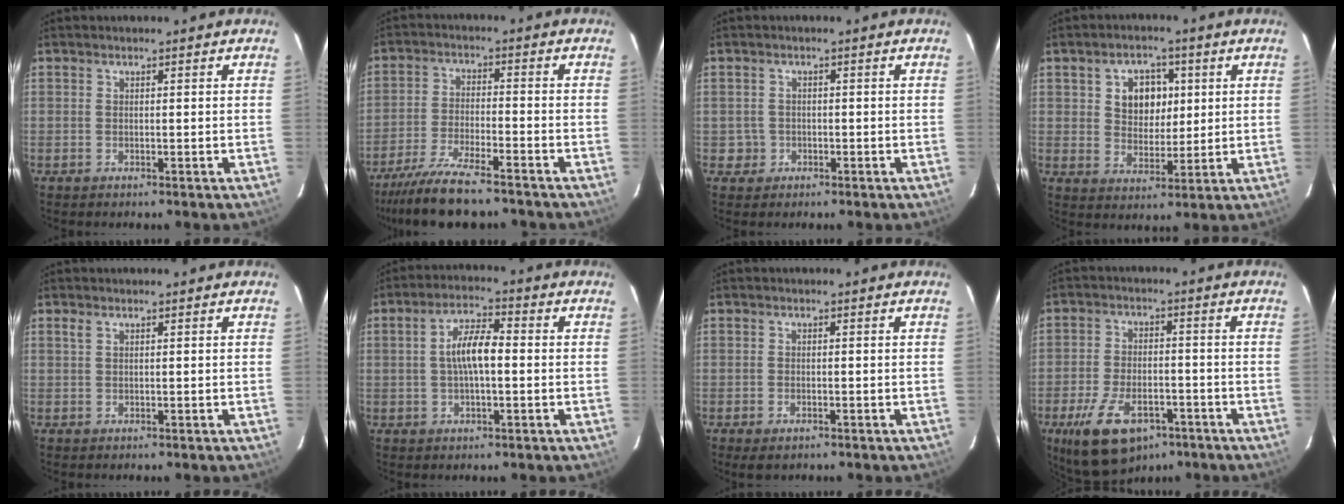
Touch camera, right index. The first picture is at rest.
{"total": 12.6, "force": [-10.6, 2.2, 6.5], "torque": [-0.151, -0.026, -0.187]}
{"total": 2.6, "force": [-0.7, 2.5, -0.1], "torque": [0.004, 0.015, -0.007]}
{"total": 7.8, "force": [2.2, 6.1, 4.4], "torque": [-0.080, 0.018, 0.043]}
{"total": 0.7, "force": [0.5, 0.3, 0.5], "torque": [-0.011, 0.003, 0.009]}
{"total": 7.0, "force": [-0.1, 2.5, 6.5], "torque": [-0.123, 0.014, 0.001]}
{"total": 2.4, "force": [-1.5, 1.3, 1.3], "torque": [-0.027, -0.007, -0.025]}
{"total": 14.3, "force": [-8.4, 7.3, 9.0], "torque": [-0.190, -0.018, -0.136]}